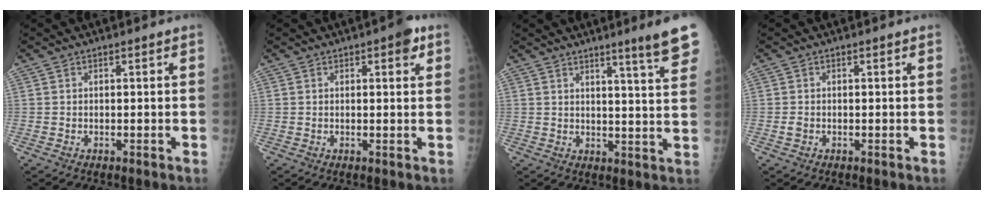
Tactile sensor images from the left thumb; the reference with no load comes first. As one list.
[{"total": 3.4, "force": [1.7, 1.2, 2.7], "torque": [-0.024, -0.003, 0.016]}, {"total": 9.6, "force": [6.5, -0.2, 7.0], "torque": [-0.082, -0.040, 0.081]}, {"total": 1.2, "force": [0.2, 0.8, 0.9], "torque": [-0.012, 0.002, 0.006]}]